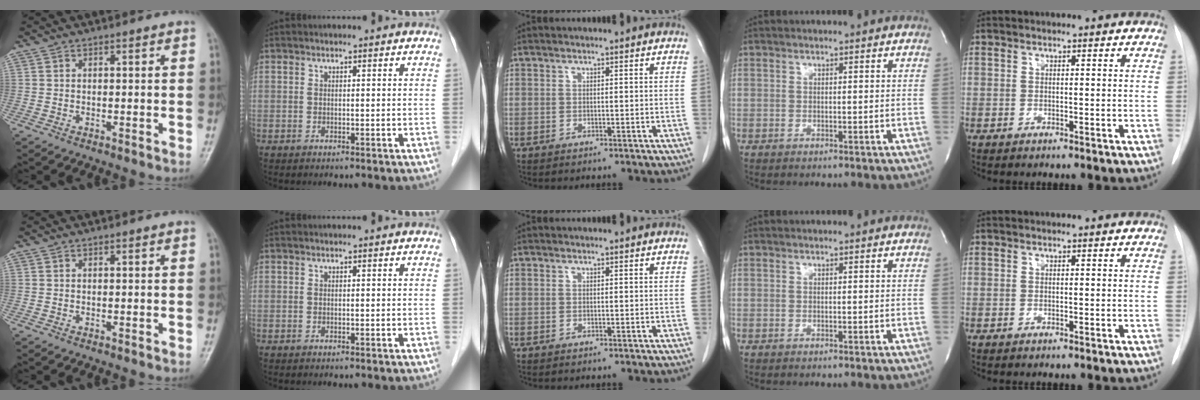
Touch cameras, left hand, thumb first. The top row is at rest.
{}